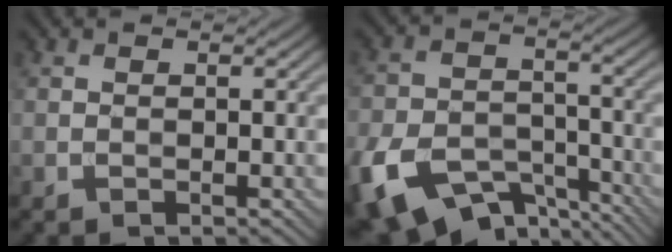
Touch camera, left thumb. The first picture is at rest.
{"total": 13.0, "force": [-8.3, 7.1, 7.0], "torque": [-0.157, -0.021, -0.148]}